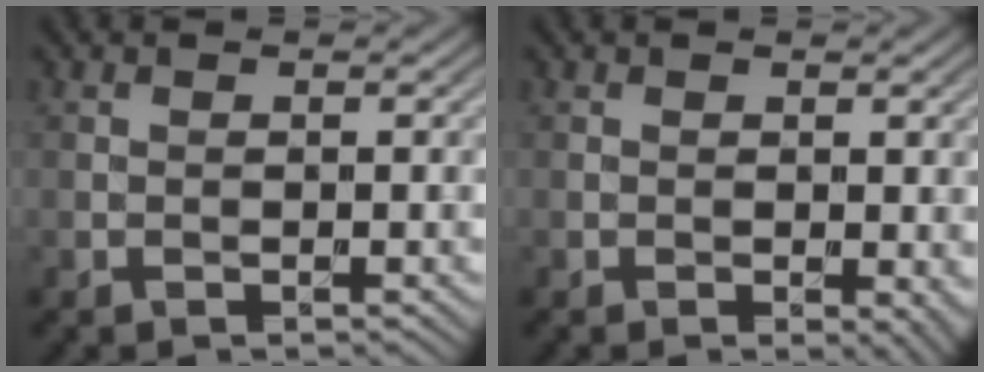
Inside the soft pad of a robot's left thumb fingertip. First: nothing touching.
{"total": 1.9, "force": [-0.2, 0.9, 1.7], "torque": [-0.018, -0.008, -0.001]}